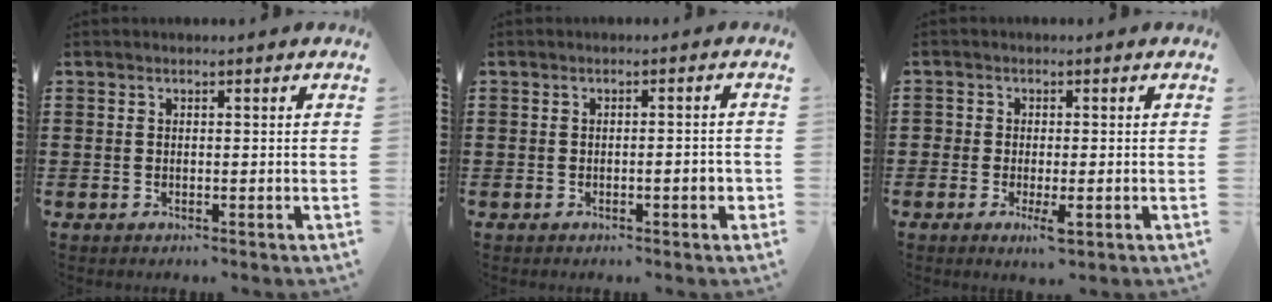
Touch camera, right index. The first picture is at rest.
{"total": 2.2, "force": [-0.8, 0.3, 2.0], "torque": [-0.034, 0.000, -0.015]}
{"total": 2.7, "force": [-0.9, 1.3, 2.2], "torque": [-0.038, 0.001, -0.016]}